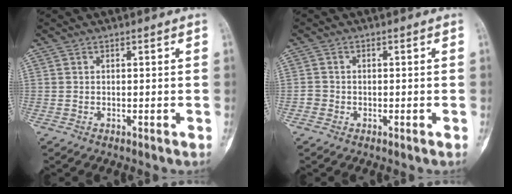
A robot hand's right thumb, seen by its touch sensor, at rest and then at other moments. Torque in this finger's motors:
{"motor_torque": [1.06, 0.91, 0.24, -0.38, -0.02]}